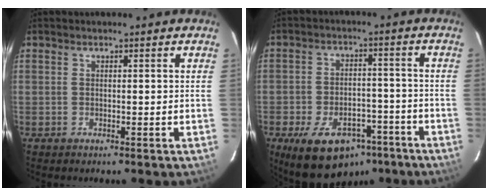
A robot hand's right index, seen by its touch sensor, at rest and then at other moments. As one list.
[{"total": 16.1, "force": [-10.0, 9.3, 8.5], "torque": [-0.176, 0.007, -0.136]}]